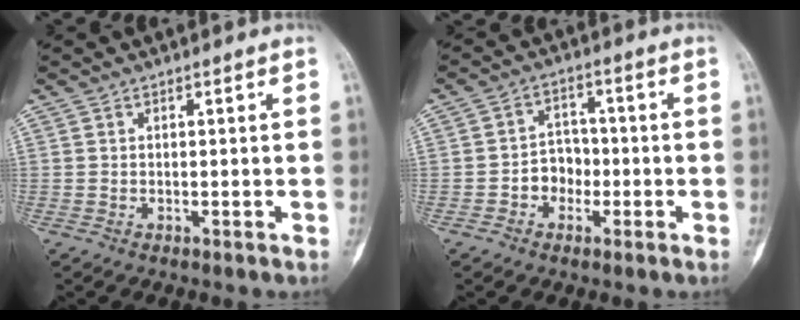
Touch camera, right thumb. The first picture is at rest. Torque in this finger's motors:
{"motor_torque": [0.66, 0.58, 0.45, -0.27, -0.01]}